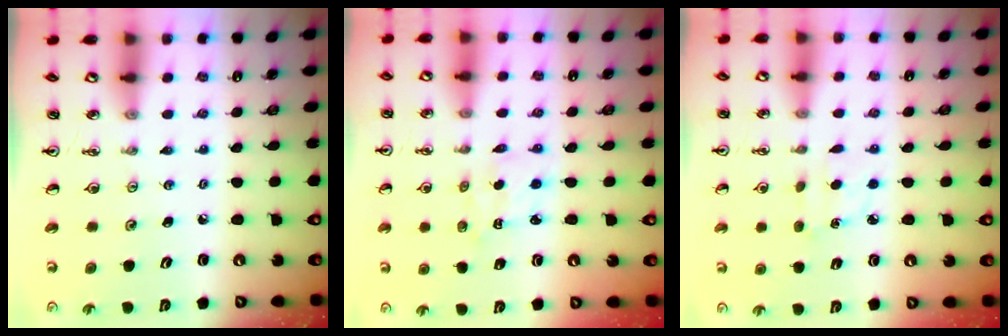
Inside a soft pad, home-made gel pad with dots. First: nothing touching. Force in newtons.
{"total": 2.0, "press": 1.9, "slide": 0.6}
{"total": 3.7, "press": 3.6, "slide": 0.5}